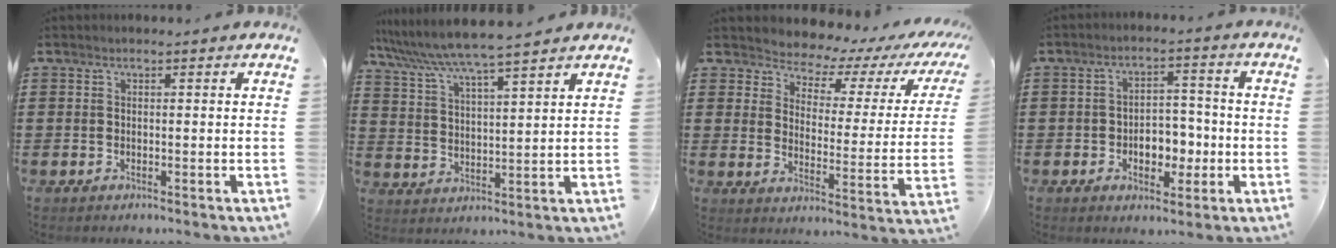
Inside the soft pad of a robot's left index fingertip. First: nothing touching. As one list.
[{"total": 6.3, "force": [5.6, -0.6, 2.8], "torque": [-0.076, -0.034, 0.093]}, {"total": 4.0, "force": [3.7, 1.3, 0.5], "torque": [-0.031, -0.038, 0.056]}, {"total": 5.6, "force": [-1.5, 3.9, 3.8], "torque": [-0.066, 0.009, -0.030]}]